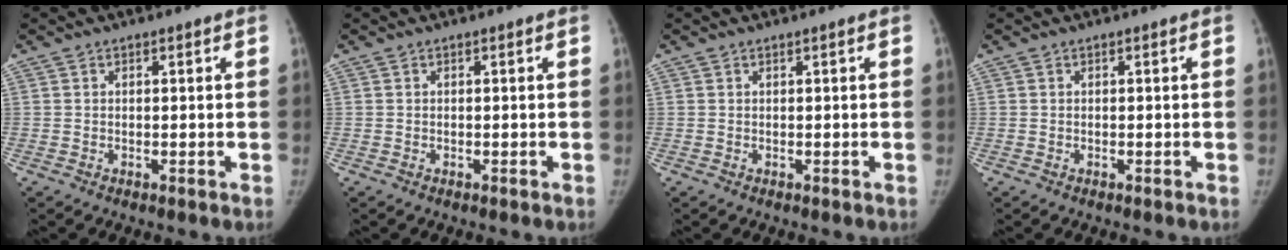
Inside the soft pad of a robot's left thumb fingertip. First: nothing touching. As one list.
[{"total": 0.0}, {"total": 0.0}, {"total": 0.0}]